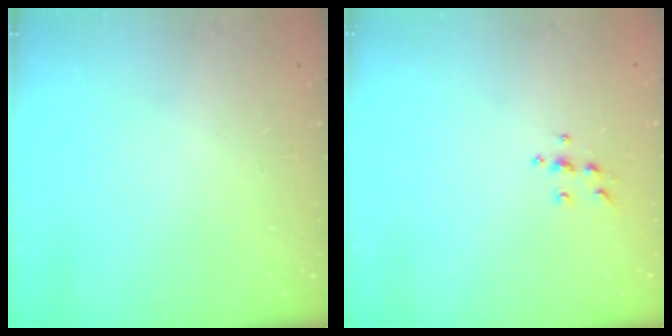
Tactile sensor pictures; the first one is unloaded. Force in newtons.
{"total": 5.6, "press": 5.6, "slide": 0.4}